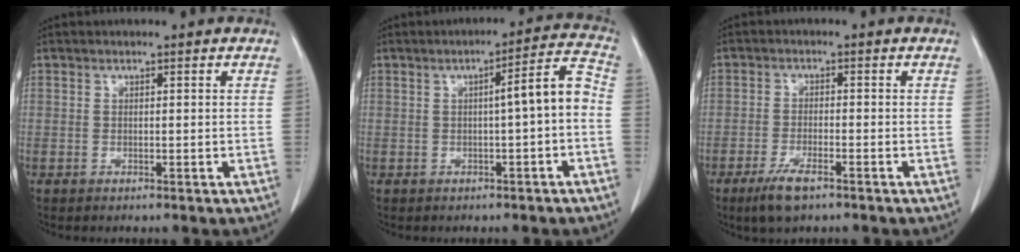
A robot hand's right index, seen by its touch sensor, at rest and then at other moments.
{"total": 5.9, "force": [-0.9, 0.3, 5.8], "torque": [-0.076, 0.021, -0.014]}
{"total": 5.0, "force": [-3.2, 1.1, 3.6], "torque": [-0.078, -0.008, -0.053]}